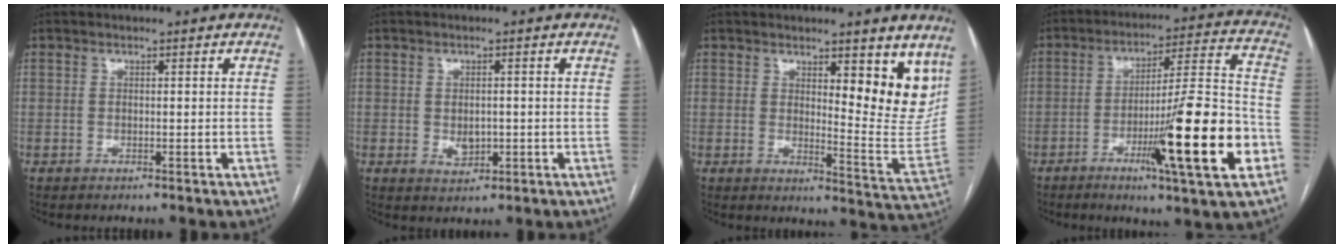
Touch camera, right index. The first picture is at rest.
{"total": 2.8, "force": [-0.4, 1.8, 2.1], "torque": [-0.033, 0.000, 0.004]}
{"total": 11.0, "force": [7.0, 2.6, 8.0], "torque": [-0.084, -0.031, 0.088]}
{"total": 19.2, "force": [-6.7, 0.1, 18.0], "torque": [-0.265, -0.010, -0.103]}